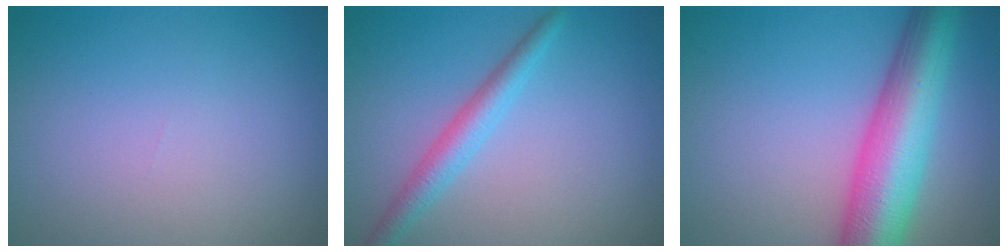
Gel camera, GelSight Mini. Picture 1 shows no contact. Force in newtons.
{"total": 2.8, "press": 2.8, "slide": 0.0}
{"total": 9.3, "press": 9.3, "slide": 0.3}